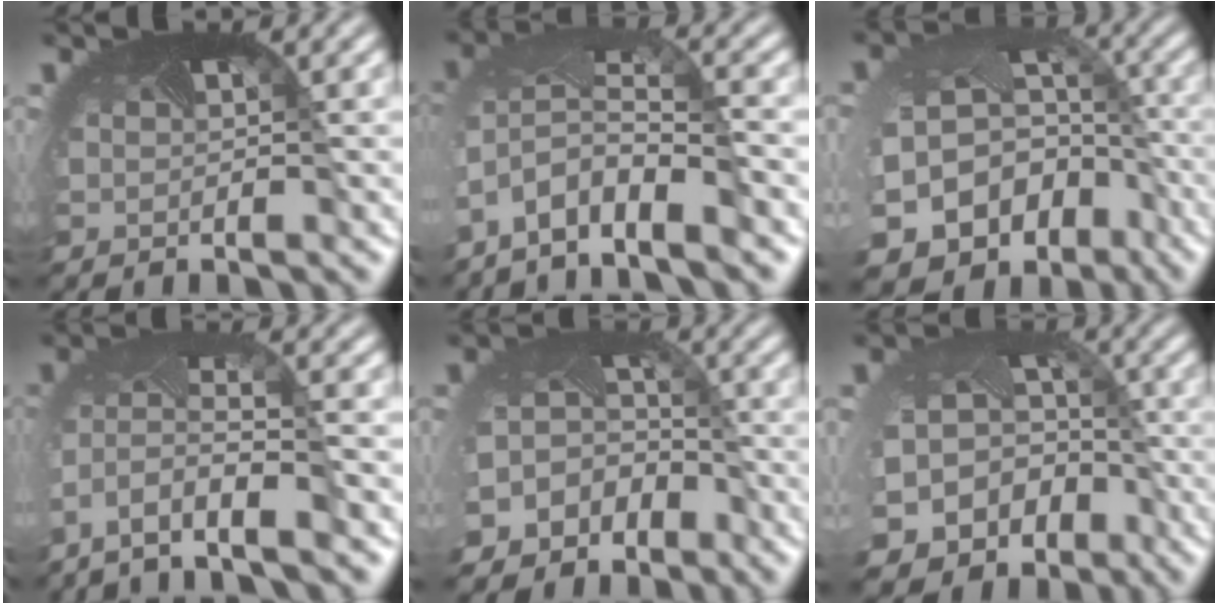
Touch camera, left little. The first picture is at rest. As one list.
[{"total": 6.5, "force": [-4.7, 2.1, 4.1], "torque": [-0.097, -0.010, -0.087]}, {"total": 18.6, "force": [-9.0, 14.5, 7.3], "torque": [-0.168, -0.077, -0.110]}, {"total": 6.0, "force": [-3.6, 1.9, 4.4], "torque": [-0.119, -0.018, -0.064]}, {"total": 6.0, "force": [-3.7, 4.6, 0.5], "torque": [-0.015, -0.015, -0.052]}, {"total": 11.6, "force": [-6.1, 9.4, 3.1], "torque": [-0.073, -0.065, -0.082]}]